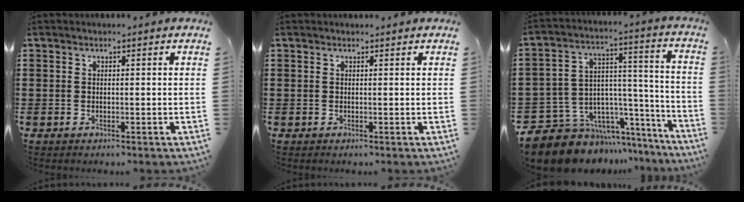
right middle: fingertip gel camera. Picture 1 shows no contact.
{"total": 0.0}
{"total": 10.3, "force": [-8.6, 5.3, 2.1], "torque": [-0.065, 0.007, -0.162]}